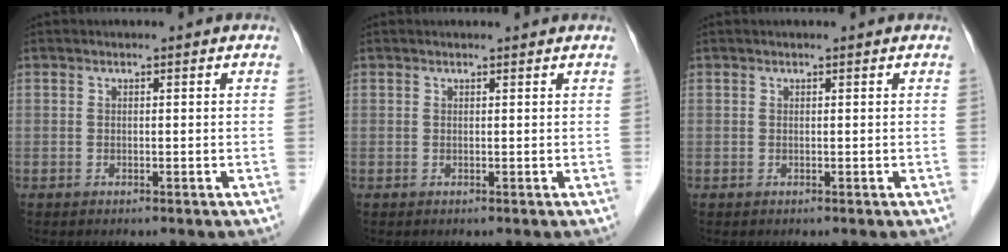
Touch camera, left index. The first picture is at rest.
{"total": 1.1, "force": [1.1, 0.2, 0.1], "torque": [-0.010, 0.011, 0.015]}
{"total": 0.0}